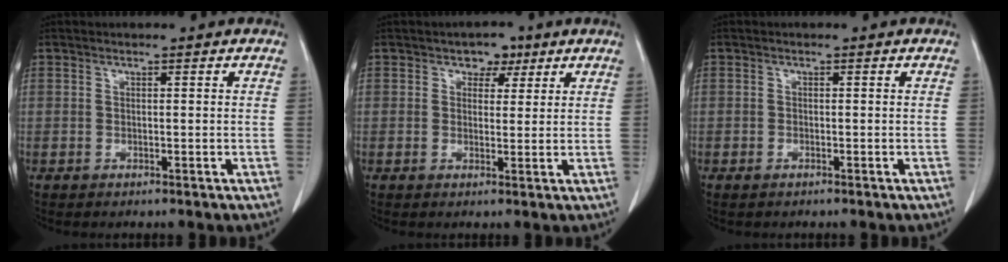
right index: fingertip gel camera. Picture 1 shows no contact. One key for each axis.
{"total": 3.2, "fx": 1.8, "fy": 2.4, "fz": 1.3, "tx": -0.010, "ty": 0.004, "tz": 0.022}
{"total": 0.6, "fx": -0.5, "fy": 0.2, "fz": 0.3, "tx": -0.009, "ty": -0.001, "tz": -0.007}